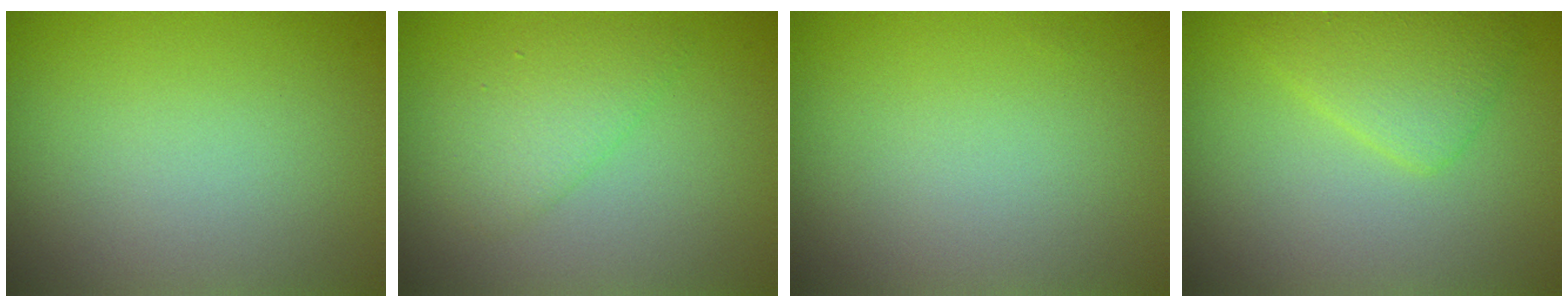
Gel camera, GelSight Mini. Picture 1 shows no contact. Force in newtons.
{"total": 2.5, "press": 2.5, "slide": 0.3}
{"total": 0.0}
{"total": 3.0, "press": 3.0, "slide": 0.1}